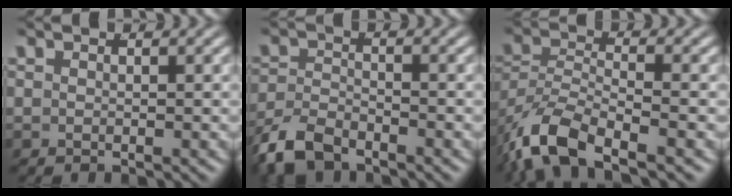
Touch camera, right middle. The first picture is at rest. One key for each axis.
{"total": 4.3, "fx": -3.4, "fy": 2.0, "fz": 1.7, "tx": -0.039, "ty": -0.014, "tz": -0.055}
{"total": 6.6, "fx": -4.1, "fy": 3.2, "fz": 4.0, "tx": -0.098, "ty": -0.034, "tz": -0.056}